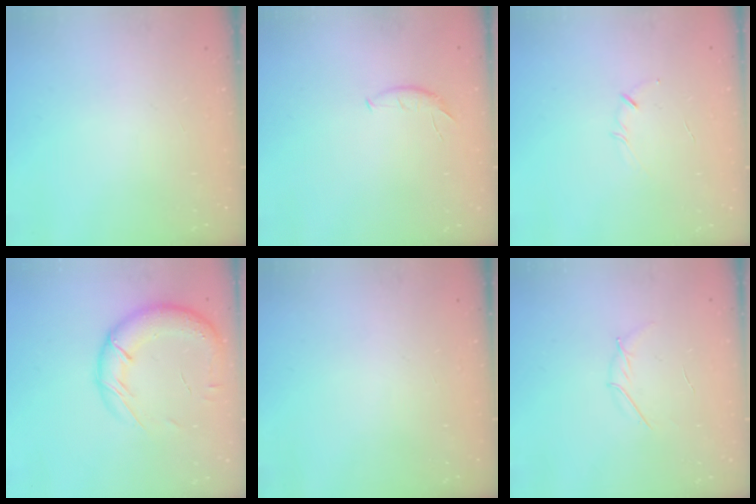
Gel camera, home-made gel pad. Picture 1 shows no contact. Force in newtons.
{"total": 5.5, "press": 5.5, "slide": 0.5}
{"total": 3.1, "press": 3.0, "slide": 0.7}
{"total": 19.3, "press": 18.8, "slide": 4.3}
{"total": 0.0}
{"total": 3.8, "press": 3.6, "slide": 1.1}